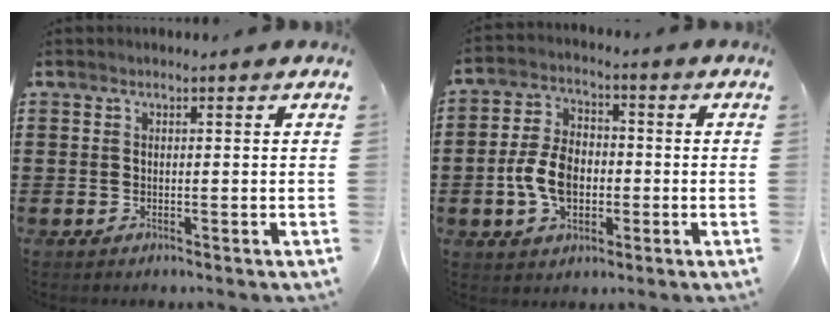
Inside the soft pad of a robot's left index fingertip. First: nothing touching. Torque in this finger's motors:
{"motor_torque": [1.38, 0.76, 0.55, 0.12]}